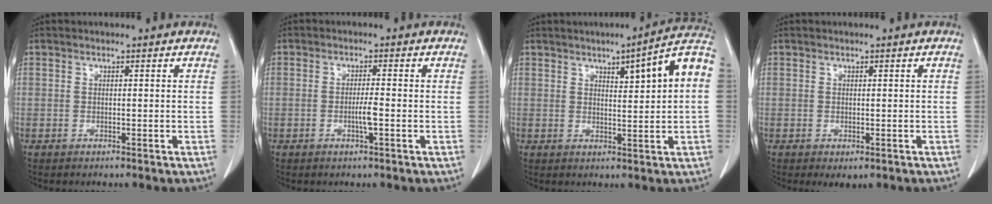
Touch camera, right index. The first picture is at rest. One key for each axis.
{"total": 2.5, "fx": -0.8, "fy": 0.0, "fz": 2.4, "tx": -0.046, "ty": -0.002, "tz": -0.014}
{"total": 9.5, "fx": 2.4, "fy": 0.7, "fz": 9.1, "tx": -0.125, "ty": 0.019, "tz": 0.030}
{"total": 1.5, "fx": -0.7, "fy": 0.9, "fz": 1.0, "tx": -0.010, "ty": -0.002, "tz": -0.002}